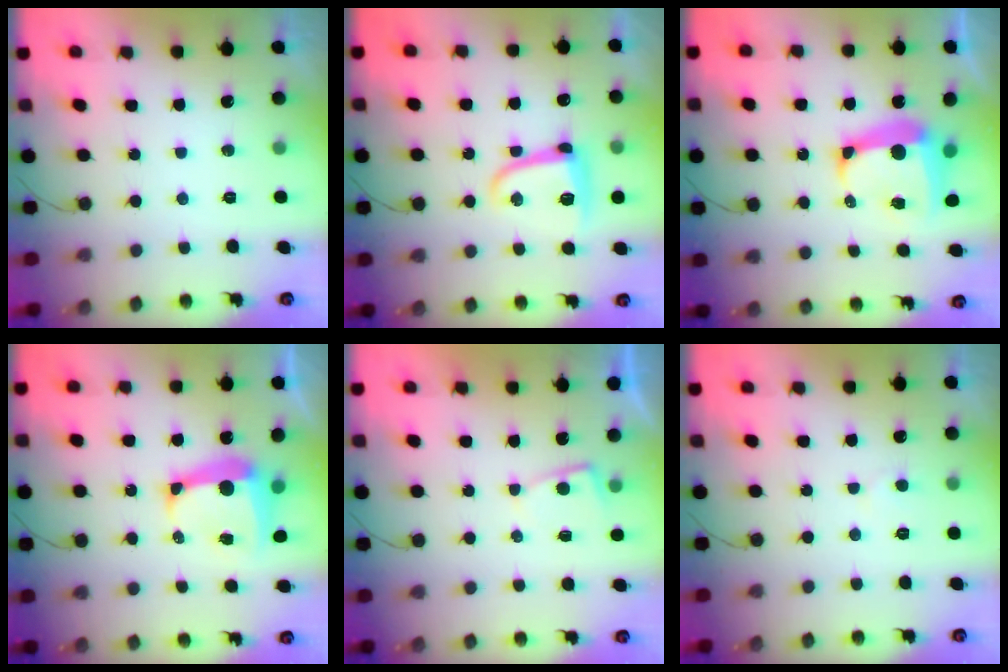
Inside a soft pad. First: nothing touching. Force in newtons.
{"total": 10.2, "press": 10.2, "slide": 0.4}
{"total": 11.3, "press": 11.2, "slide": 1.3}
{"total": 9.7, "press": 9.7, "slide": 1.1}
{"total": 3.0, "press": 3.0, "slide": 0.5}
{"total": 3.0, "press": 3.0, "slide": 0.3}